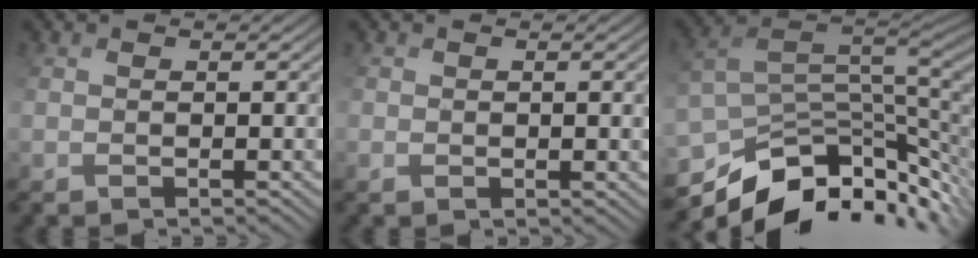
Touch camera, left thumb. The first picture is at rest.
{"total": 1.0, "force": [-0.1, 0.5, 0.8], "torque": [-0.023, -0.006, 0.011]}
{"total": 12.5, "force": [-4.8, 7.4, 8.9], "torque": [-0.198, -0.021, -0.066]}